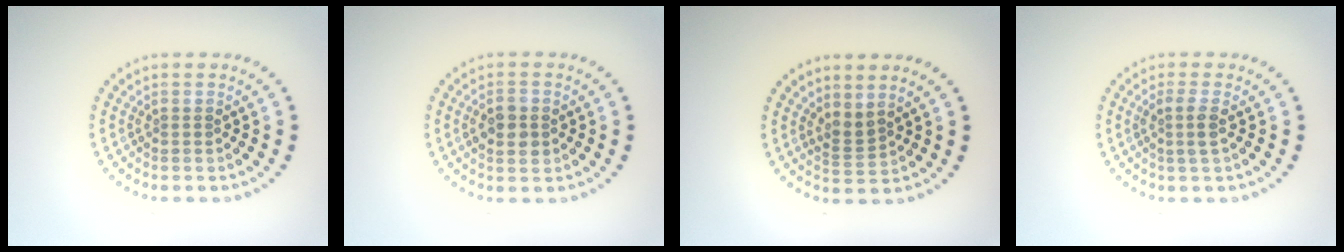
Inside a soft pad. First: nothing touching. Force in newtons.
{"total": 2.7, "press": 2.7, "slide": 0.1}
{"total": 1.8, "press": 1.3, "slide": 1.2}
{"total": 1.6, "press": 1.4, "slide": 0.9}